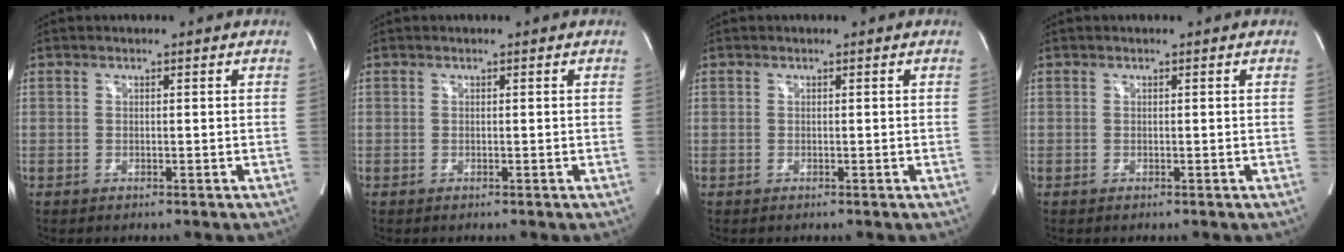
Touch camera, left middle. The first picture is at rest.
{"total": 0.0}
{"total": 0.0}
{"total": 0.0}